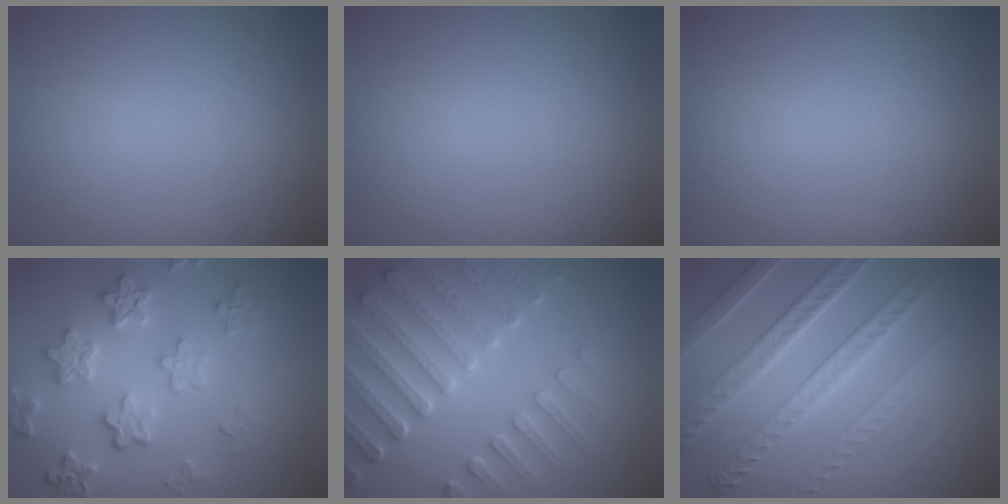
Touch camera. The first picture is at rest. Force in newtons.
{"total": 0.0}
{"total": 0.0}
{"total": 5.7, "press": 4.3, "slide": 3.7}
{"total": 7.5, "press": 5.8, "slide": 4.7}
{"total": 6.6, "press": 5.9, "slide": 3.0}